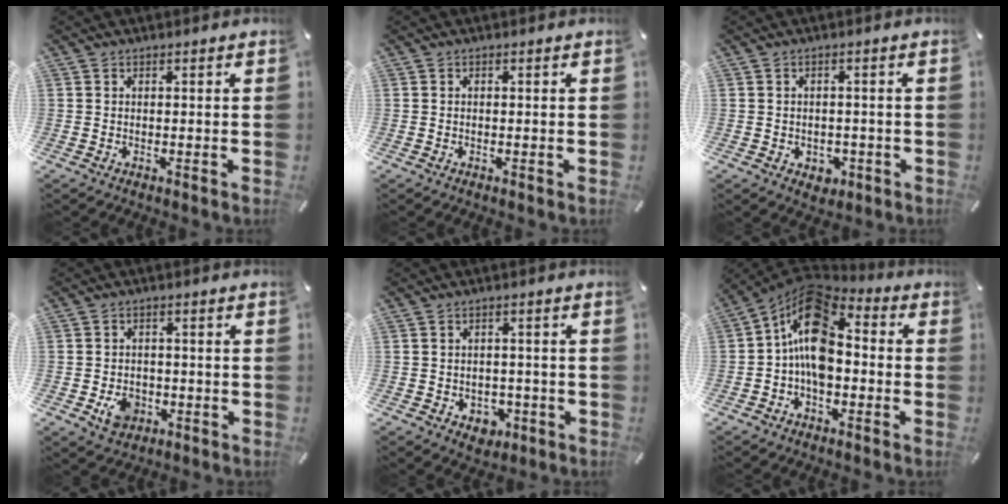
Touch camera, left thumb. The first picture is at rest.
{"total": 0.0}
{"total": 3.0, "force": [-0.7, 2.6, 1.3], "torque": [-0.016, 0.001, -0.015]}
{"total": 5.8, "force": [-1.8, 4.6, 2.9], "torque": [-0.043, 0.001, -0.032]}
{"total": 4.3, "force": [-1.3, 3.6, 1.9], "torque": [-0.017, 0.002, -0.025]}
{"total": 13.2, "force": [-0.6, 8.8, 9.9], "torque": [-0.191, -0.004, -0.016]}